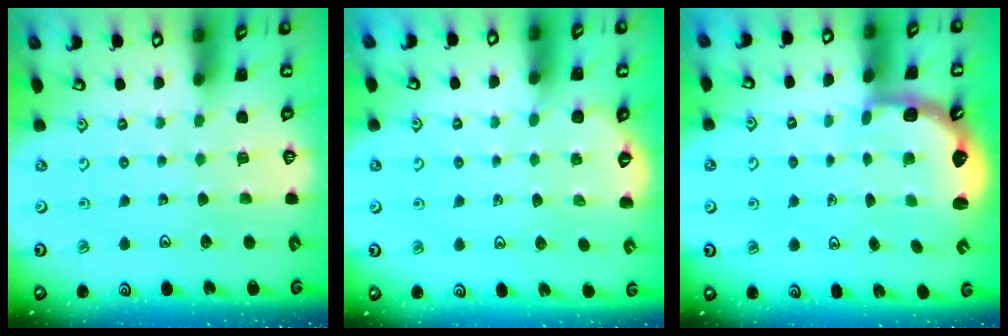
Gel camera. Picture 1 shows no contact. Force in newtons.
{"total": 2.8, "press": 2.2, "slide": 1.8}
{"total": 2.8, "press": 2.0, "slide": 2.0}